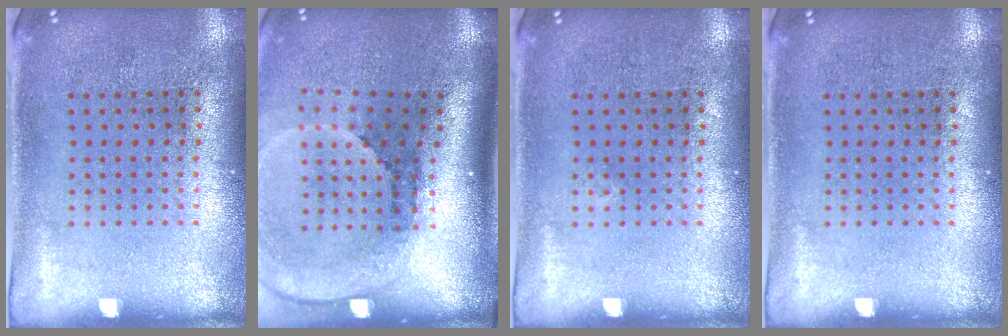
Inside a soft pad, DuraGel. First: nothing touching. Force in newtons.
{"total": 2.7, "press": 1.8, "slide": 2.0}
{"total": 0.0}
{"total": 0.0}